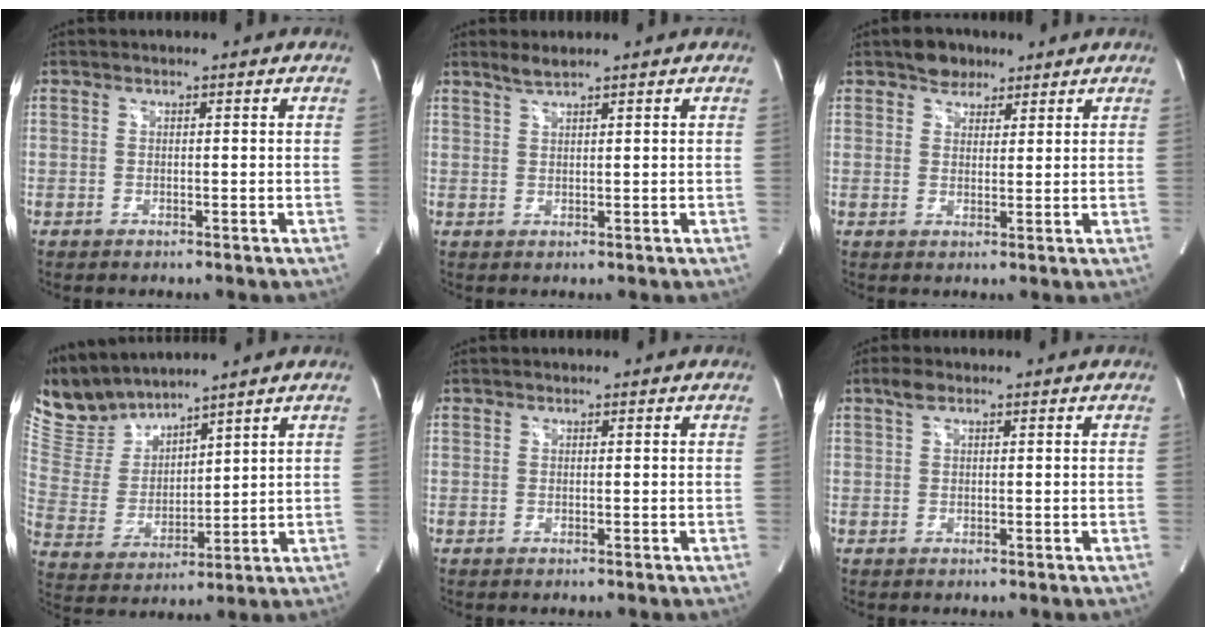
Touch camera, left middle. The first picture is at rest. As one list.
[{"total": 1.9, "force": [1.7, -0.2, 0.8], "torque": [-0.023, 0.003, 0.036]}, {"total": 3.9, "force": [2.9, 2.5, 1.0], "torque": [-0.017, 0.006, 0.046]}, {"total": 9.6, "force": [9.2, 2.0, 1.4], "torque": [-0.049, 0.013, 0.205]}, {"total": 0.0}, {"total": 1.9, "force": [1.2, 0.8, 1.2], "torque": [-0.031, 0.013, 0.024]}]